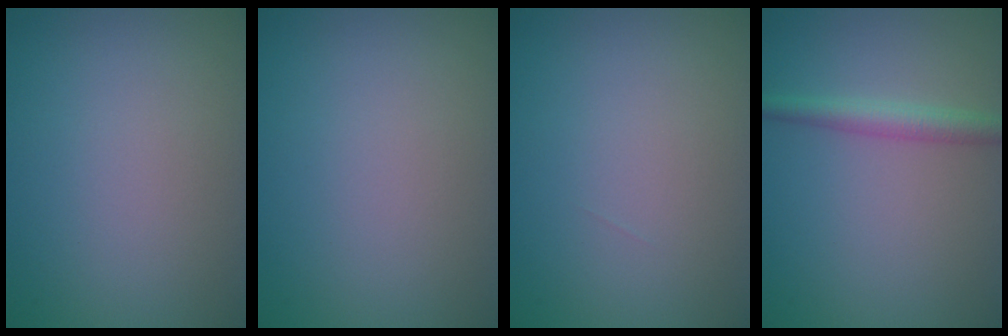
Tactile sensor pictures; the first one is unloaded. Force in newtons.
{"total": 0.0}
{"total": 0.0}
{"total": 2.4, "press": 2.4, "slide": 0.0}